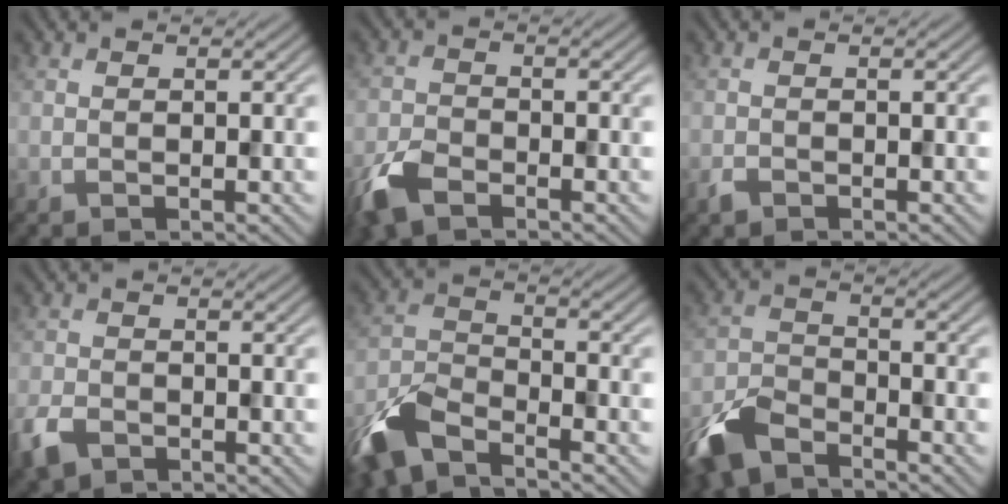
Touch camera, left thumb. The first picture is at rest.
{"total": 5.0, "force": [-3.4, 2.4, 2.8], "torque": [-0.065, -0.009, -0.078]}
{"total": 1.1, "force": [-0.8, 0.5, 0.4], "torque": [-0.010, -0.002, -0.018]}
{"total": 3.7, "force": [-2.4, 2.2, 1.8], "torque": [-0.047, -0.010, -0.057]}
{"total": 8.6, "force": [-6.5, 3.2, 4.8], "torque": [-0.106, -0.015, -0.147]}
{"total": 8.0, "force": [-5.9, 3.4, 4.1], "torque": [-0.089, -0.012, -0.137]}